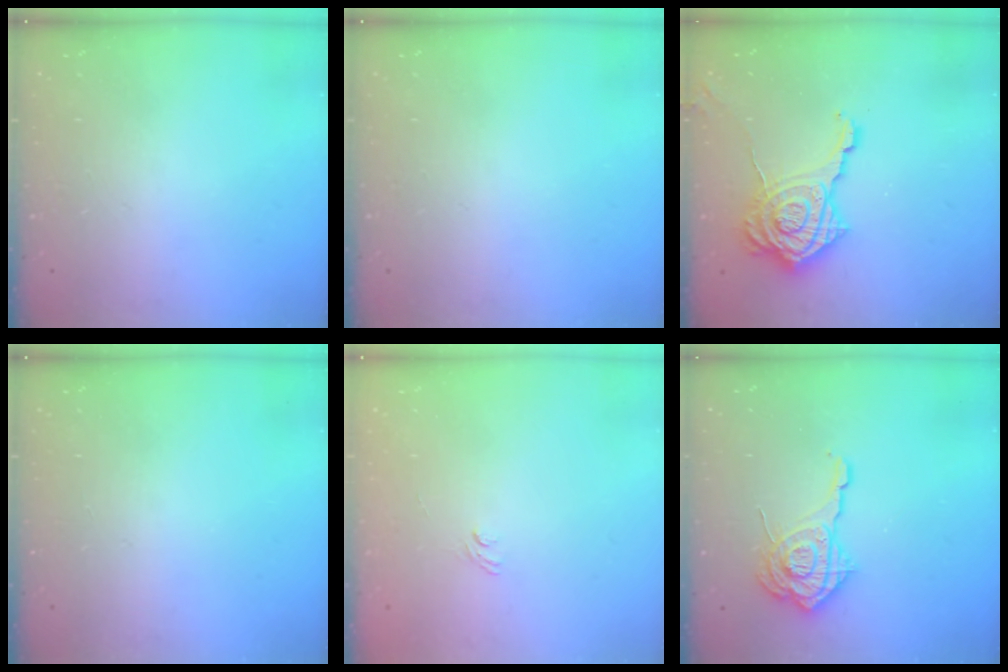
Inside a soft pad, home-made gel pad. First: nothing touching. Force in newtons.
{"total": 0.0}
{"total": 19.0, "press": 18.9, "slide": 1.7}
{"total": 0.0}
{"total": 2.4, "press": 2.1, "slide": 1.1}
{"total": 15.6, "press": 15.6, "slide": 1.4}